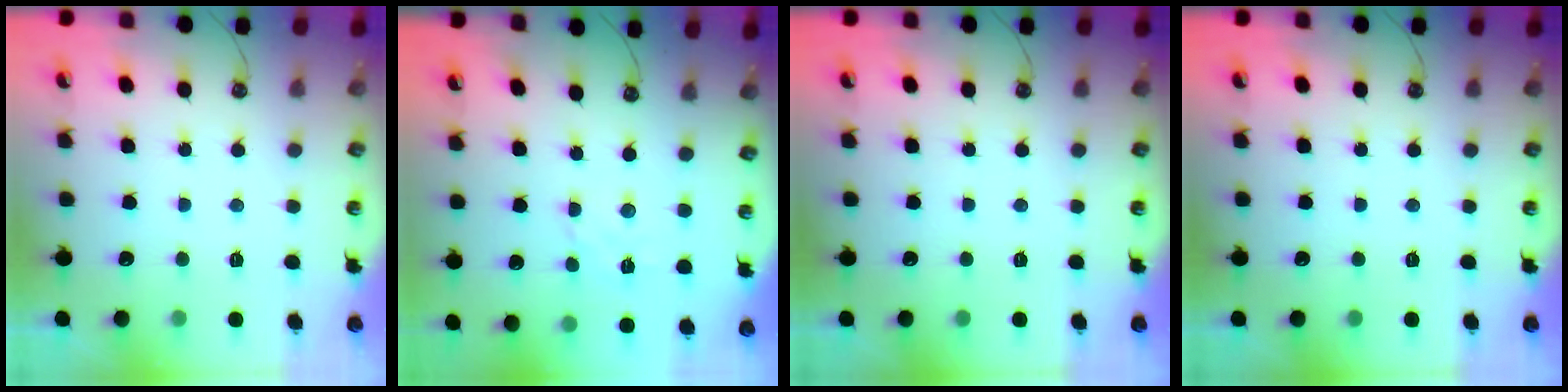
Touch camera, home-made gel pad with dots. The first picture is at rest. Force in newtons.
{"total": 4.1, "press": 4.1, "slide": 0.5}
{"total": 0.0}
{"total": 0.0}